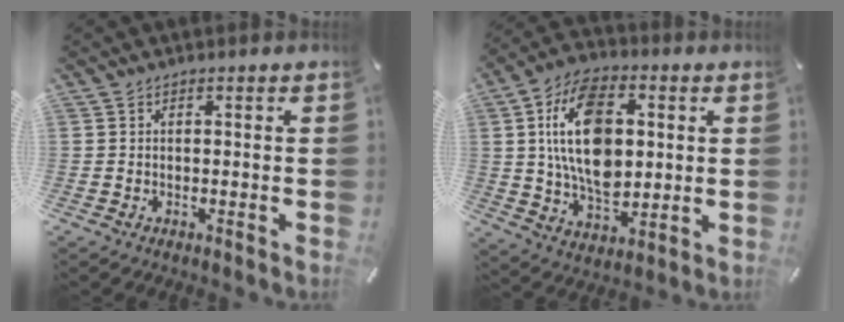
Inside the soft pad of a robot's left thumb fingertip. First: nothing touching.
{"total": 18.2, "force": [2.6, 11.6, 13.8], "torque": [-0.280, 0.005, 0.044]}